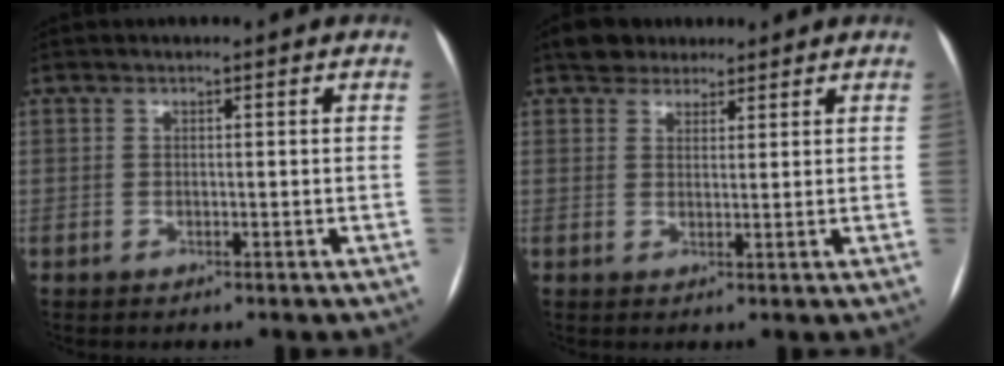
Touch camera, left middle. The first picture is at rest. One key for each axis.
{"total": 4.2, "fx": 3.2, "fy": 2.5, "fz": 0.8, "tx": -0.012, "ty": 0.018, "tz": 0.052}